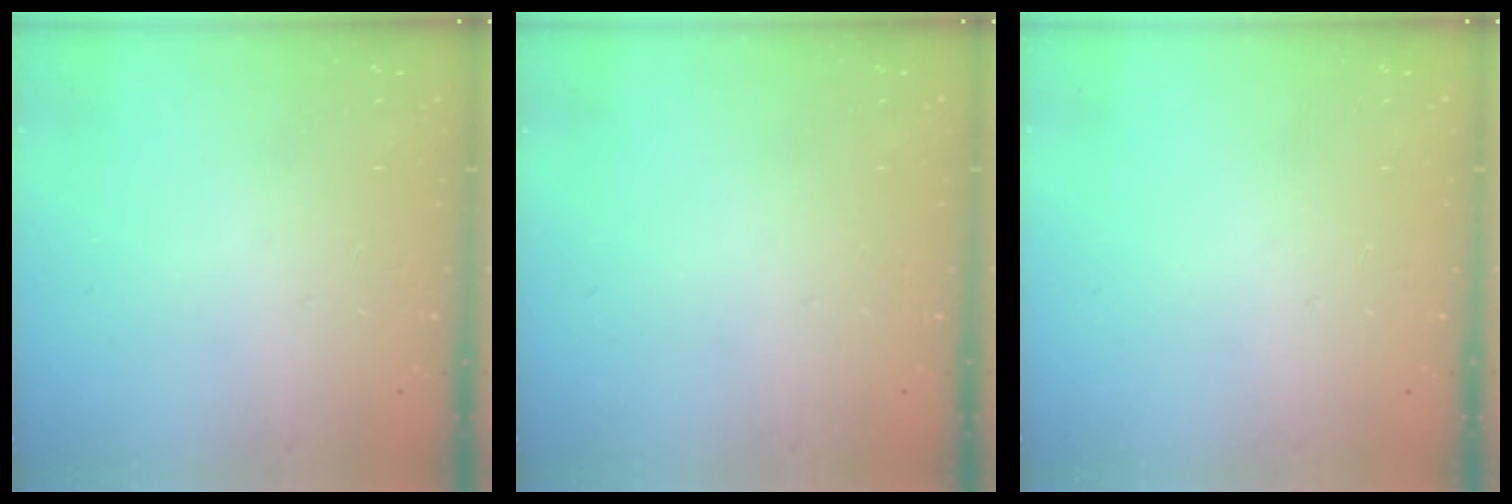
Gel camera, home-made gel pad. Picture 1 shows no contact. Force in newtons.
{"total": 0.0}
{"total": 0.0}